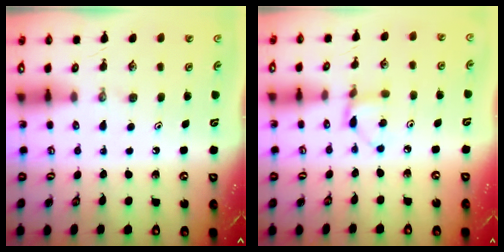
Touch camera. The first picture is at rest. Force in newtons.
{"total": 3.5, "press": 3.4, "slide": 0.4}